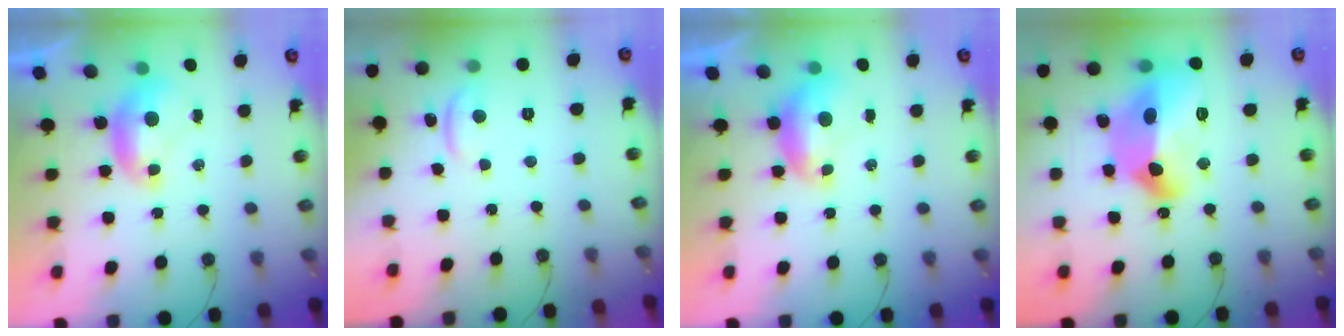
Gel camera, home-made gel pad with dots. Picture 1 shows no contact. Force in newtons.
{"total": 1.0, "press": 0.9, "slide": 0.4}
{"total": 0.8, "press": 0.6, "slide": 0.4}
{"total": 18.9, "press": 18.8, "slide": 1.7}